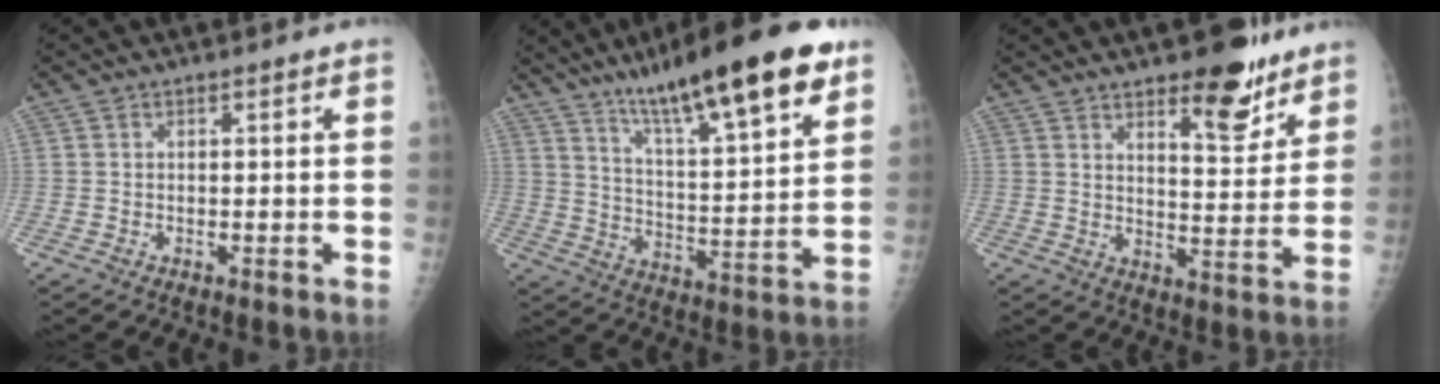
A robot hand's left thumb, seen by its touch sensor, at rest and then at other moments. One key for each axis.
{"total": 22.0, "fx": 14.2, "fy": 4.0, "fz": 16.3, "tx": -0.236, "ty": -0.051, "tz": 0.229}
{"total": 10.9, "fx": 7.4, "fy": 3.9, "fz": 6.9, "tx": -0.068, "ty": -0.051, "tz": 0.110}